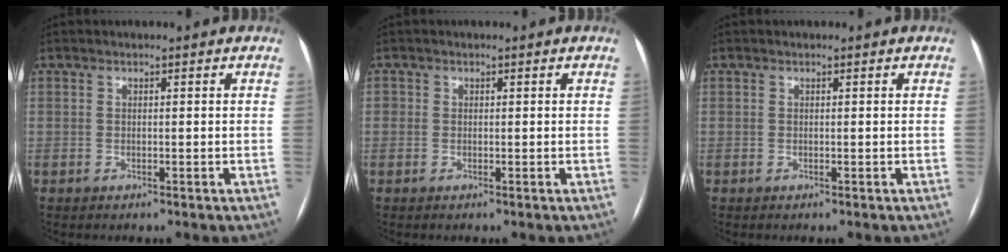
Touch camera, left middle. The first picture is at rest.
{"total": 0.7, "force": [0.0, 0.7, 0.1], "torque": [0.004, 0.003, -0.002]}
{"total": 0.0}